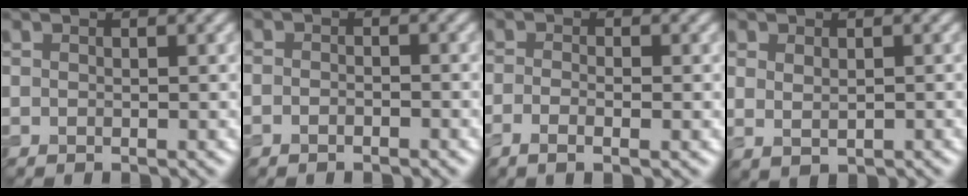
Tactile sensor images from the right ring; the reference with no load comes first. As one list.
[{"total": 1.2, "force": [-0.8, 0.5, 0.7], "torque": [-0.011, 0.000, -0.016]}, {"total": 2.1, "force": [-0.9, 0.6, 1.8], "torque": [-0.034, -0.006, -0.021]}, {"total": 1.4, "force": [0.3, 0.7, 1.2], "torque": [-0.023, -0.003, 0.012]}]